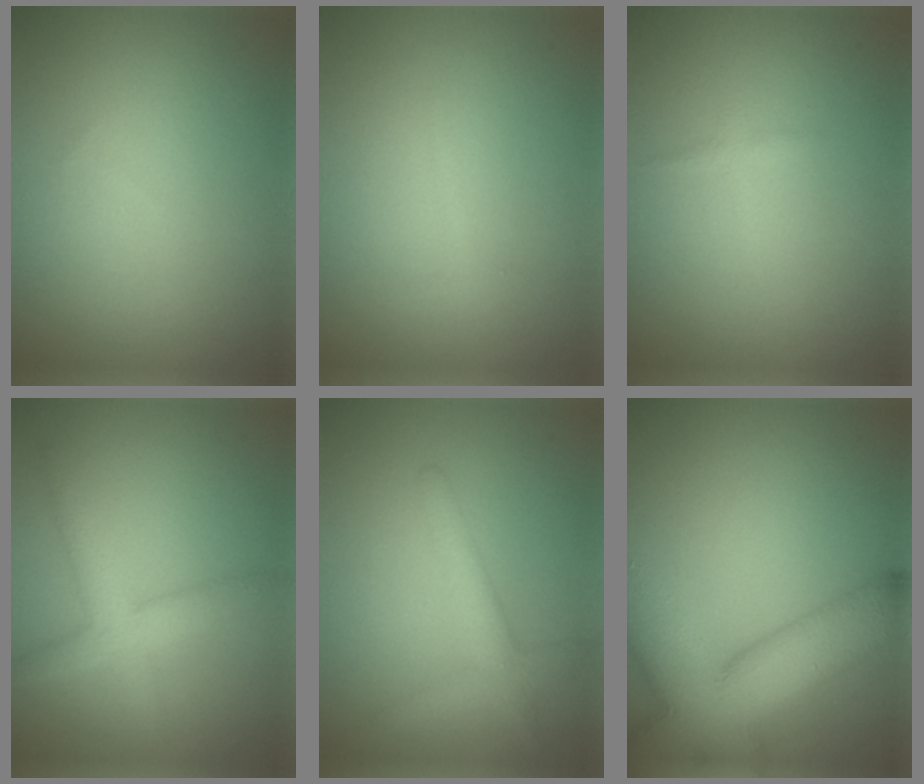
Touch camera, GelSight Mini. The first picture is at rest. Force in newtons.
{"total": 0.7, "press": 0.7, "slide": 0.0}
{"total": 0.8, "press": 0.8, "slide": 0.1}
{"total": 3.3, "press": 3.3, "slide": 0.3}
{"total": 2.8, "press": 2.8, "slide": 0.3}
{"total": 12.9, "press": 12.9, "slide": 1.0}